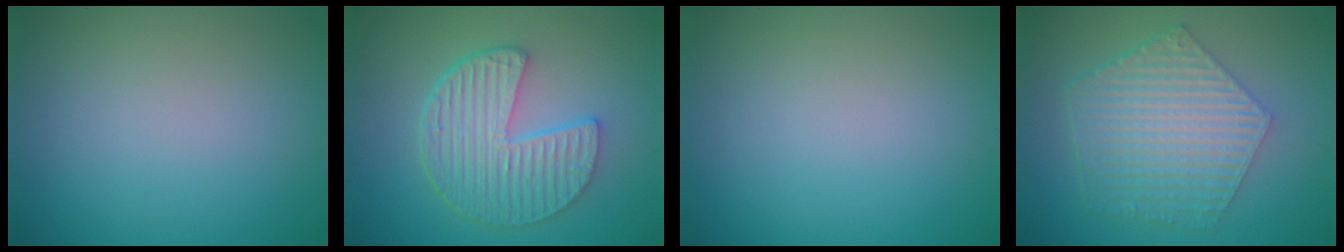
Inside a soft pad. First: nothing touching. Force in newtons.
{"total": 6.3, "press": 4.5, "slide": 4.3}
{"total": 0.0}
{"total": 6.4, "press": 4.6, "slide": 4.5}